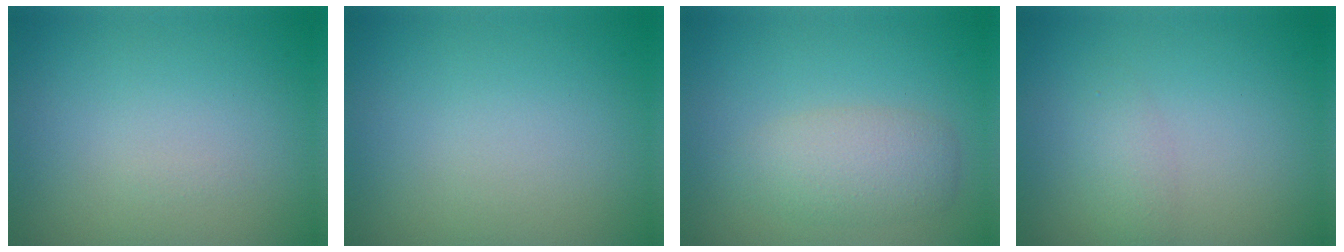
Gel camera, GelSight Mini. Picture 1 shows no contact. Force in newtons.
{"total": 0.0}
{"total": 3.4, "press": 3.3, "slide": 0.4}
{"total": 1.6, "press": 1.6, "slide": 0.1}